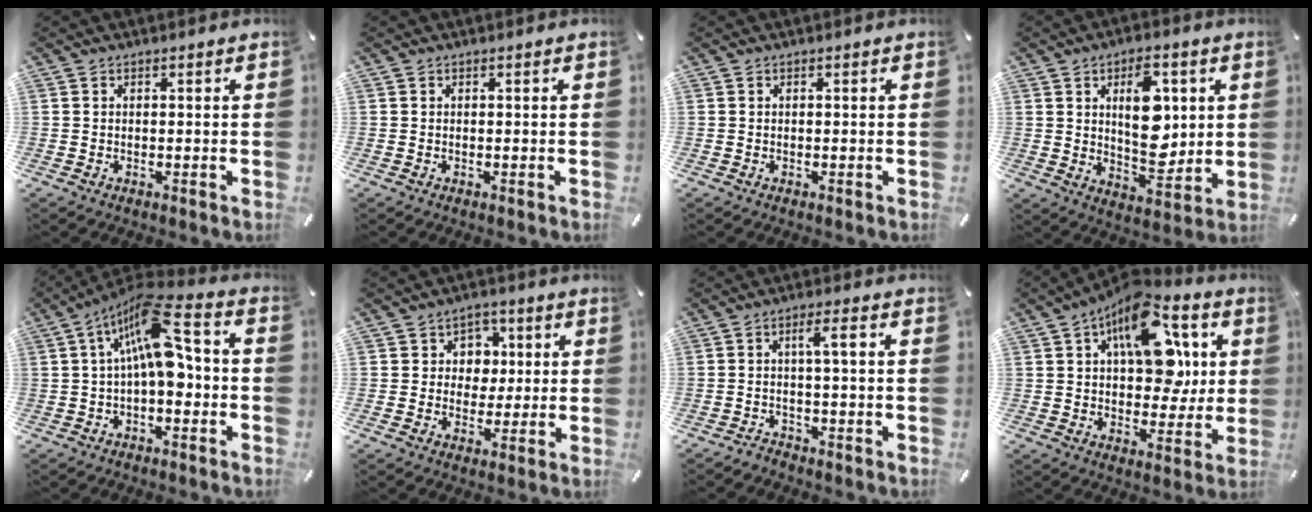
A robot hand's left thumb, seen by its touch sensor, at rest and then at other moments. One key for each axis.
{"total": 0.0}
{"total": 0.0}
{"total": 13.4, "fx": 2.9, "fy": 8.0, "fz": 10.3, "tx": -0.148, "ty": -0.008, "tz": 0.045}
{"total": 15.6, "fx": 2.9, "fy": 6.5, "fz": 13.9, "tx": -0.255, "ty": -0.016, "tz": 0.041}
{"total": 6.4, "fx": 0.7, "fy": 6.1, "fz": 1.8, "tx": -0.022, "ty": 0.004, "tz": 0.008}
{"total": 3.9, "fx": -0.7, "fy": 0.6, "fz": 3.7, "tx": -0.074, "ty": 0.014, "tz": -0.019}
{"total": 18.3, "fx": 6.7, "fy": 11.0, "fz": 13.0, "tx": -0.178, "ty": -0.029, "tz": 0.118}